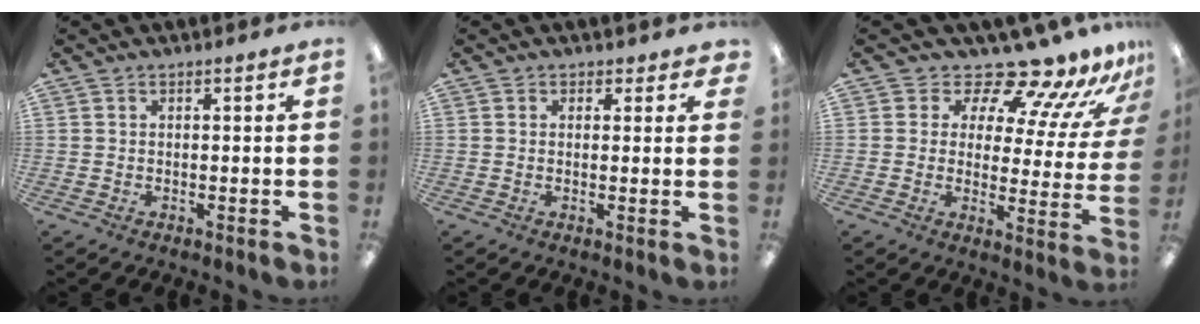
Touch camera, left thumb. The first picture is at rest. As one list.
[{"total": 1.6, "force": [1.1, 1.1, 0.3], "torque": [0.009, -0.004, 0.017]}, {"total": 12.8, "force": [11.6, 2.8, 4.6], "torque": [-0.084, -0.104, 0.200]}]